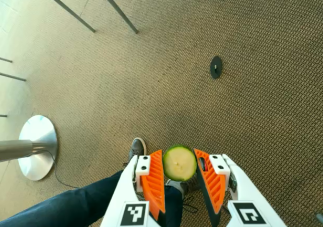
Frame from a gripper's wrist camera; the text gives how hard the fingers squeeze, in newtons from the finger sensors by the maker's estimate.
{"total": 6.5, "left": 6.2, "right": 6.9}